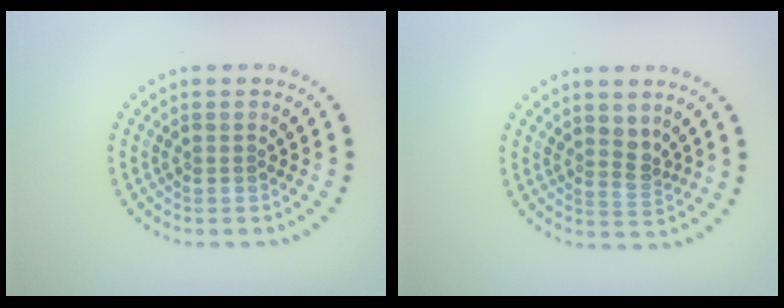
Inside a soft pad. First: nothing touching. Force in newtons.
{"total": 1.6, "press": 1.3, "slide": 1.0}